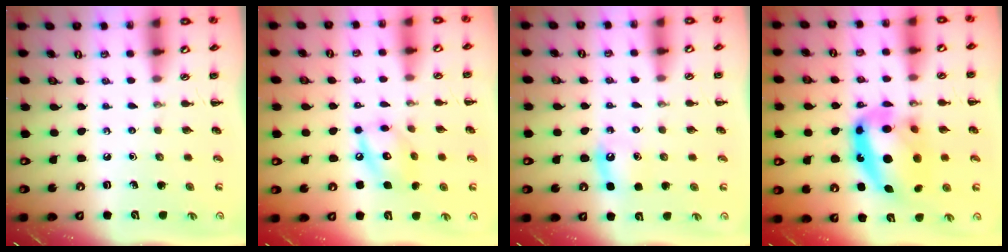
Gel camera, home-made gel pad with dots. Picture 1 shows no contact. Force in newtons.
{"total": 10.8, "press": 10.8, "slide": 0.7}
{"total": 5.7, "press": 5.4, "slide": 1.9}
{"total": 17.8, "press": 17.2, "slide": 4.5}